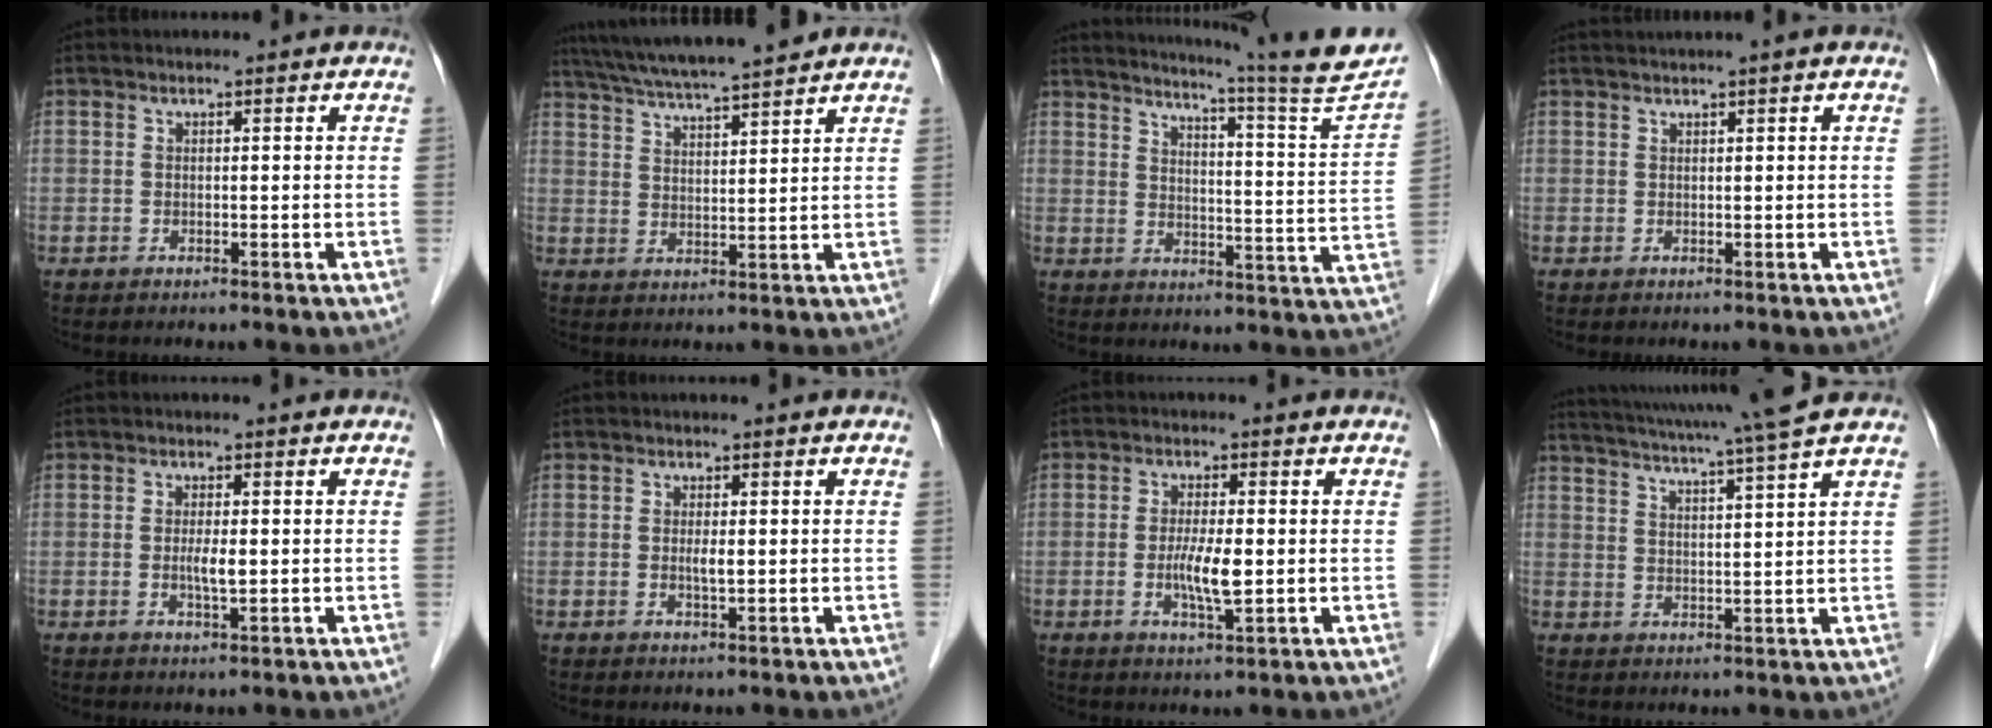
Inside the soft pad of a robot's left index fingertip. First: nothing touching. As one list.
[{"total": 12.6, "force": [11.1, 0.1, 5.9], "torque": [-0.108, 0.025, 0.173]}, {"total": 17.4, "force": [15.3, -2.3, 7.8], "torque": [-0.128, -0.058, 0.189]}, {"total": 1.8, "force": [1.4, -0.7, 0.9], "torque": [-0.016, 0.009, 0.033]}, {"total": 2.4, "force": [-0.2, 0.3, 2.3], "torque": [-0.048, -0.002, -0.004]}, {"total": 1.5, "force": [-0.1, 0.2, 1.4], "torque": [-0.029, -0.001, -0.001]}, {"total": 4.9, "force": [-0.7, 0.7, 4.8], "torque": [-0.097, -0.007, -0.013]}, {"total": 13.3, "force": [11.5, -2.0, 6.4], "torque": [-0.117, -0.007, 0.157]}]